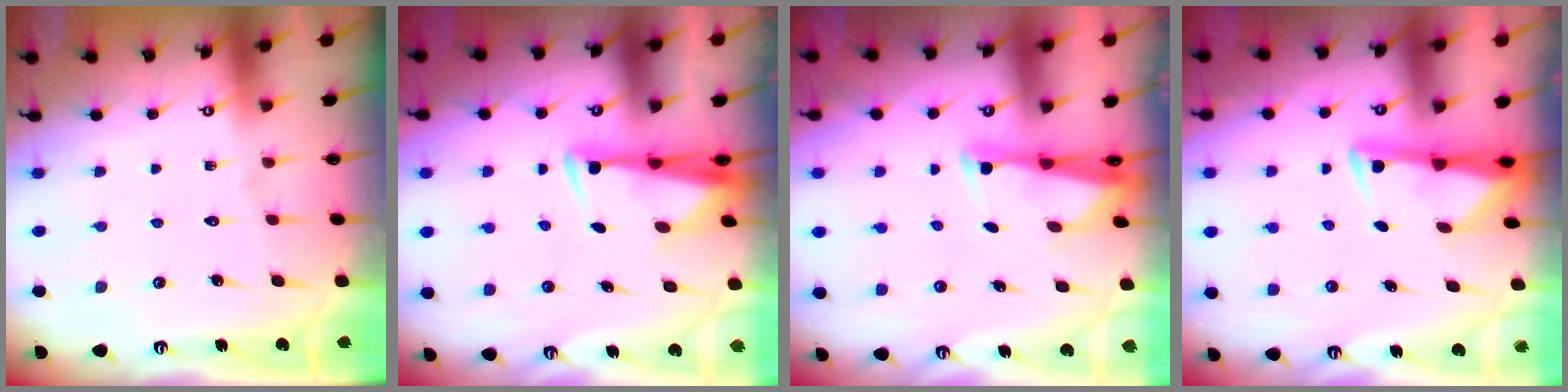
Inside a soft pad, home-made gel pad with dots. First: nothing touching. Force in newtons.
{"total": 3.3, "press": 3.3, "slide": 0.7}
{"total": 2.7, "press": 2.6, "slide": 0.8}
{"total": 2.9, "press": 2.9, "slide": 0.6}